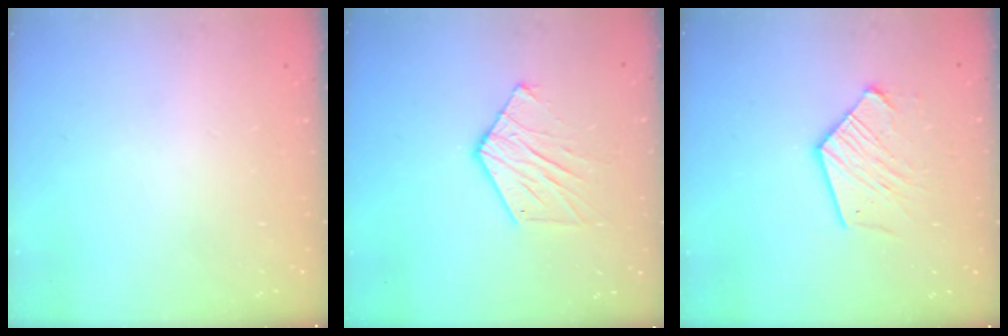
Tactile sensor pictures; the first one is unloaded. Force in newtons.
{"total": 10.2, "press": 10.2, "slide": 0.8}
{"total": 11.0, "press": 10.9, "slide": 1.1}